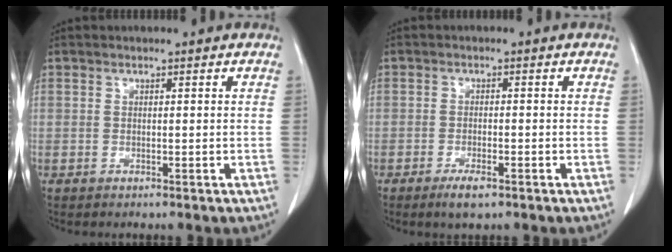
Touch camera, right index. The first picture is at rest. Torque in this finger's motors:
{"motor_torque": [0.27, -0.20, 0.04, 0.03]}